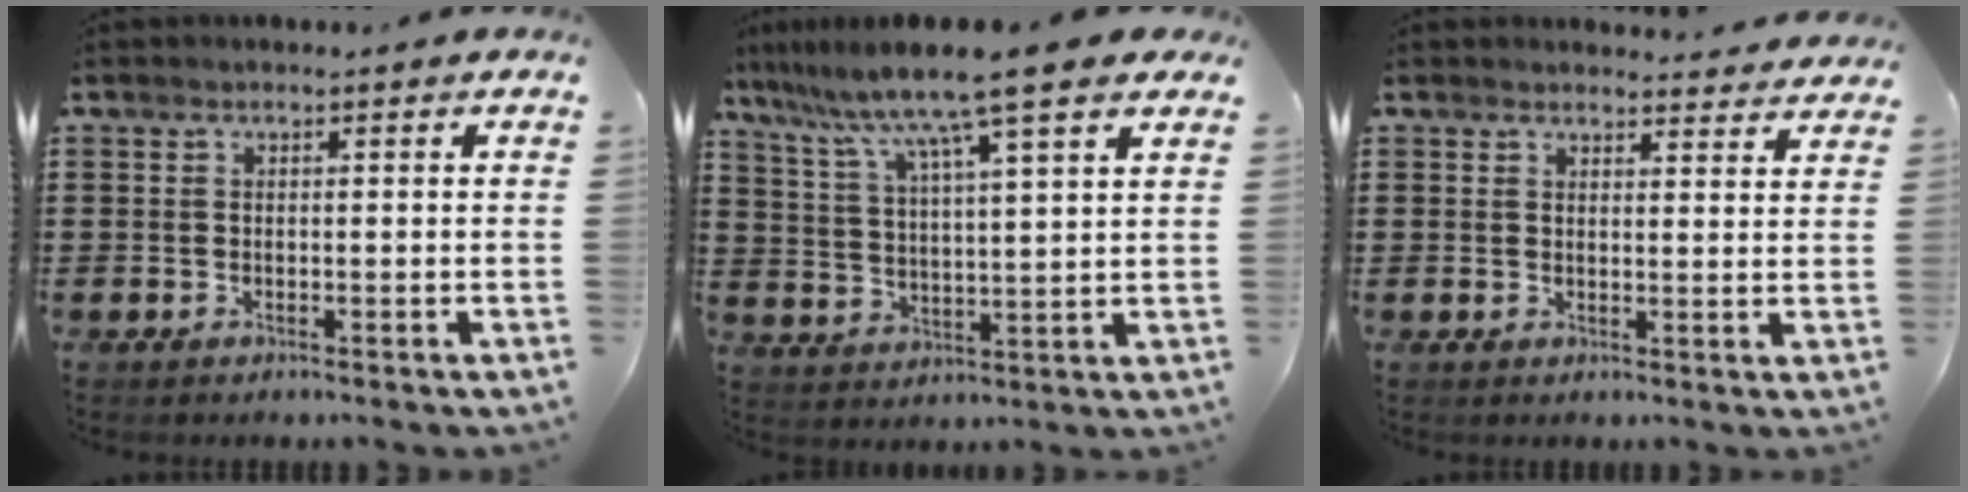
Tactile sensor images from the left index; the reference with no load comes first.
{"total": 9.6, "force": [7.7, -0.1, 5.7], "torque": [-0.138, -0.041, 0.124]}
{"total": 2.7, "force": [2.7, 0.3, 0.2], "torque": [-0.004, -0.011, 0.048]}